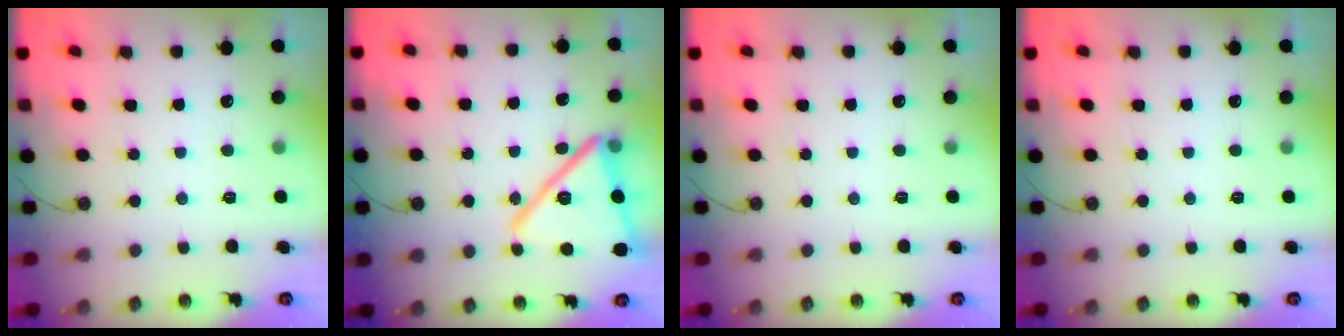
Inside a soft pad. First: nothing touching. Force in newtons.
{"total": 21.2, "press": 21.2, "slide": 1.6}
{"total": 0.0}
{"total": 0.0}